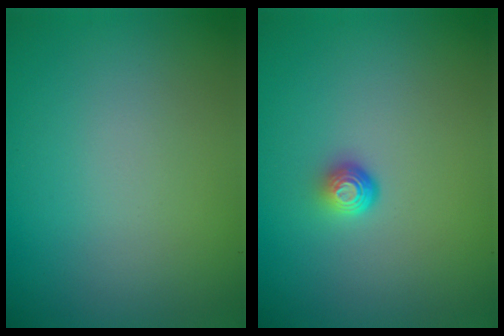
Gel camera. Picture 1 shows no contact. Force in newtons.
{"total": 1.5, "press": 0.9, "slide": 1.2}